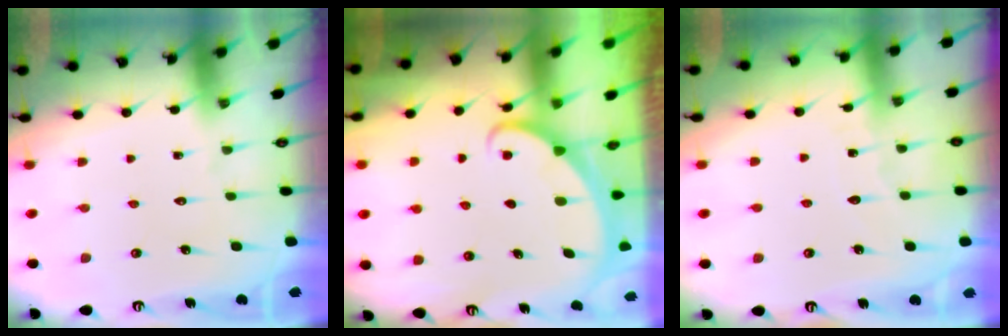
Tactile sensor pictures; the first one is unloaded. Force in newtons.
{"total": 1.6, "press": 1.6, "slide": 0.1}
{"total": 3.7, "press": 3.7, "slide": 0.3}